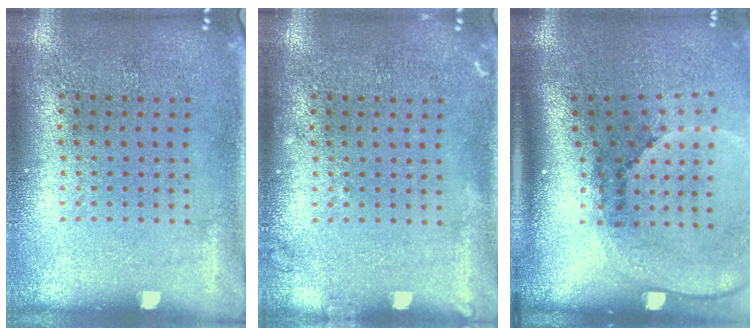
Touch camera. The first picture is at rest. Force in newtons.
{"total": 0.9, "press": 0.9, "slide": 0.2}
{"total": 2.5, "press": 1.7, "slide": 1.8}